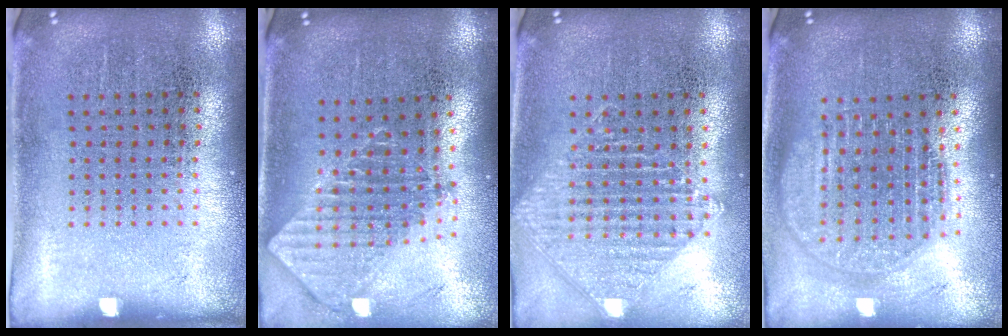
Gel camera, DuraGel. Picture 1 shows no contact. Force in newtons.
{"total": 1.9, "press": 1.5, "slide": 1.2}
{"total": 1.0, "press": 1.0, "slide": 0.1}
{"total": 1.8, "press": 1.5, "slide": 1.0}